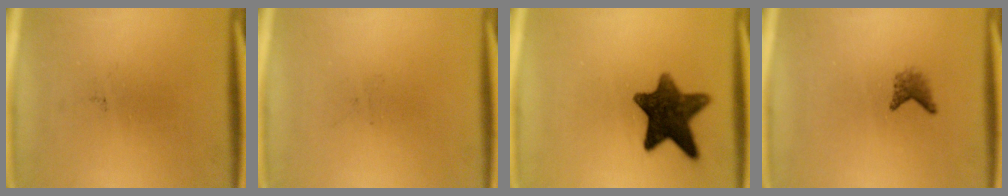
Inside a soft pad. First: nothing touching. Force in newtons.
{"total": 0.0}
{"total": 11.7}
{"total": 1.7}